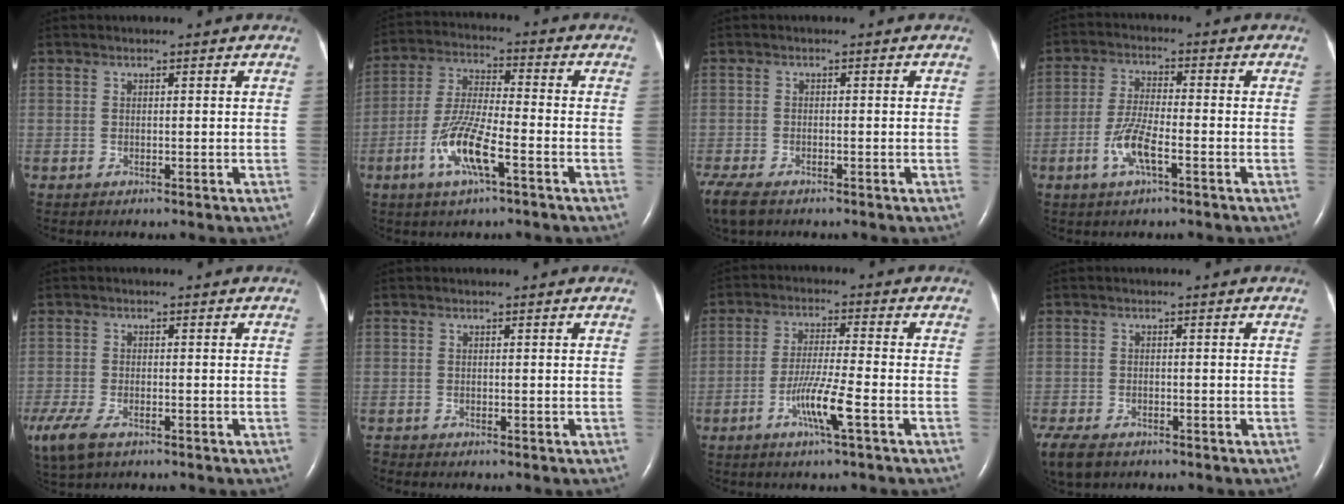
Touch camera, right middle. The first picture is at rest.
{"total": 9.7, "force": [-4.1, 1.7, 8.6], "torque": [-0.181, -0.004, -0.079]}
{"total": 7.7, "force": [-5.6, 3.1, 4.2], "torque": [-0.099, -0.017, -0.094]}
{"total": 6.1, "force": [-2.6, 1.1, 5.4], "torque": [-0.118, -0.003, -0.053]}
{"total": 9.2, "force": [-5.7, 4.1, 6.0], "torque": [-0.146, -0.023, -0.096]}
{"total": 0.6, "force": [-0.5, -0.2, -0.2], "torque": [-0.002, -0.006, -0.010]}
{"total": 6.4, "force": [-2.9, -0.7, 5.7], "torque": [-0.112, -0.011, -0.058]}
{"total": 8.3, "force": [-5.8, 4.1, 4.2], "torque": [-0.101, -0.014, -0.091]}